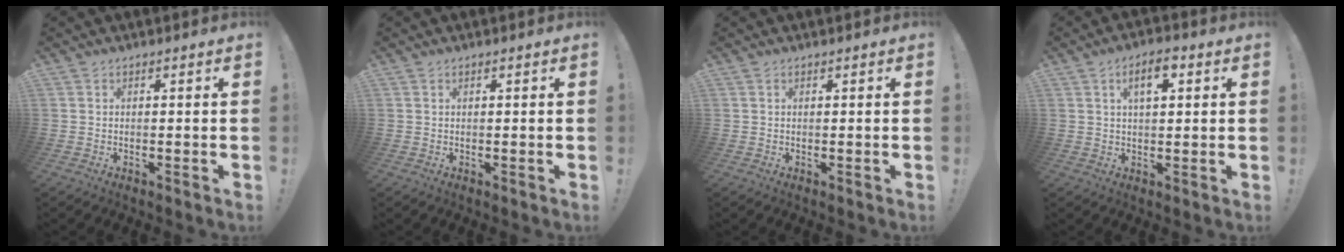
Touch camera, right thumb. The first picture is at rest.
{"total": 0.0}
{"total": 0.0}
{"total": 6.0, "force": [2.3, 2.6, 4.9], "torque": [-0.066, 0.000, 0.032]}